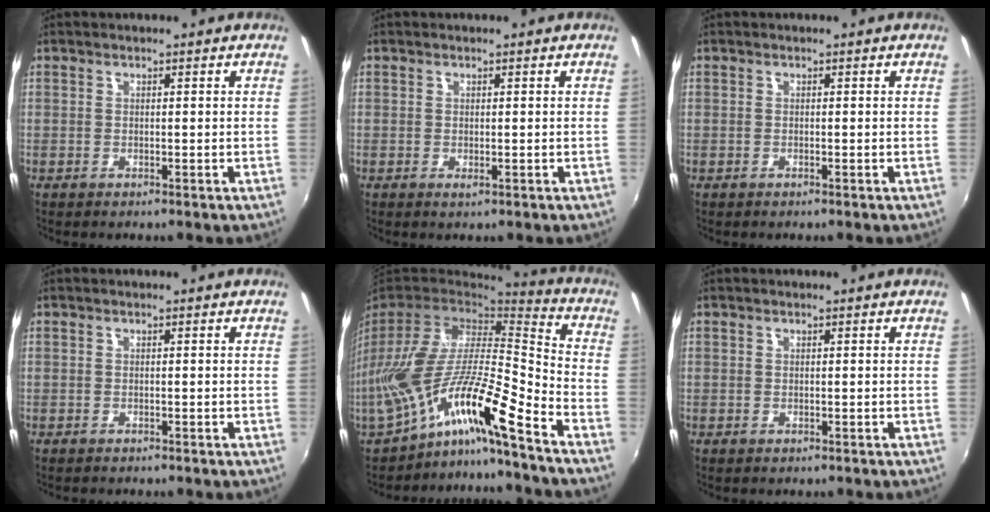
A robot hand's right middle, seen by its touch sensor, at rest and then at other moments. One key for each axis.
{"total": 0.5, "fx": 0.0, "fy": 0.3, "fz": 0.5, "tx": -0.008, "ty": -0.001, "tz": 0.000}
{"total": 0.0}
{"total": 1.6, "fx": -1.5, "fy": 0.4, "fz": 0.5, "tx": -0.014, "ty": -0.009, "tz": -0.022}
{"total": 15.5, "fx": -11.3, "fy": 0.8, "fz": 10.5, "tx": -0.187, "ty": -0.015, "tz": -0.219}
{"total": 0.7, "fx": -0.6, "fy": 0.3, "fz": 0.2, "tx": -0.007, "ty": -0.001, "tz": -0.008}